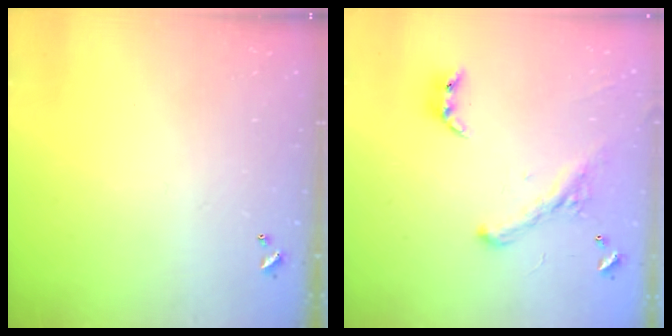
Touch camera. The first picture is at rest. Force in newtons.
{"total": 2.6, "press": 2.3, "slide": 1.3}